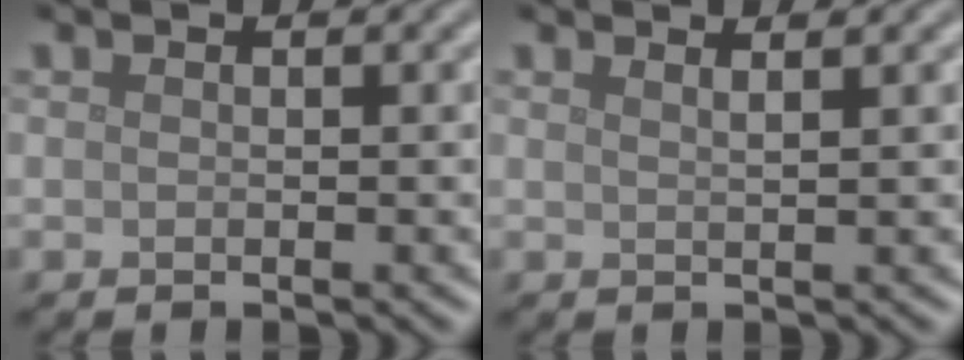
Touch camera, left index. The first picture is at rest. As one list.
[{"total": 2.0, "force": [1.4, 0.8, 1.2], "torque": [0.005, 0.004, -0.004]}]